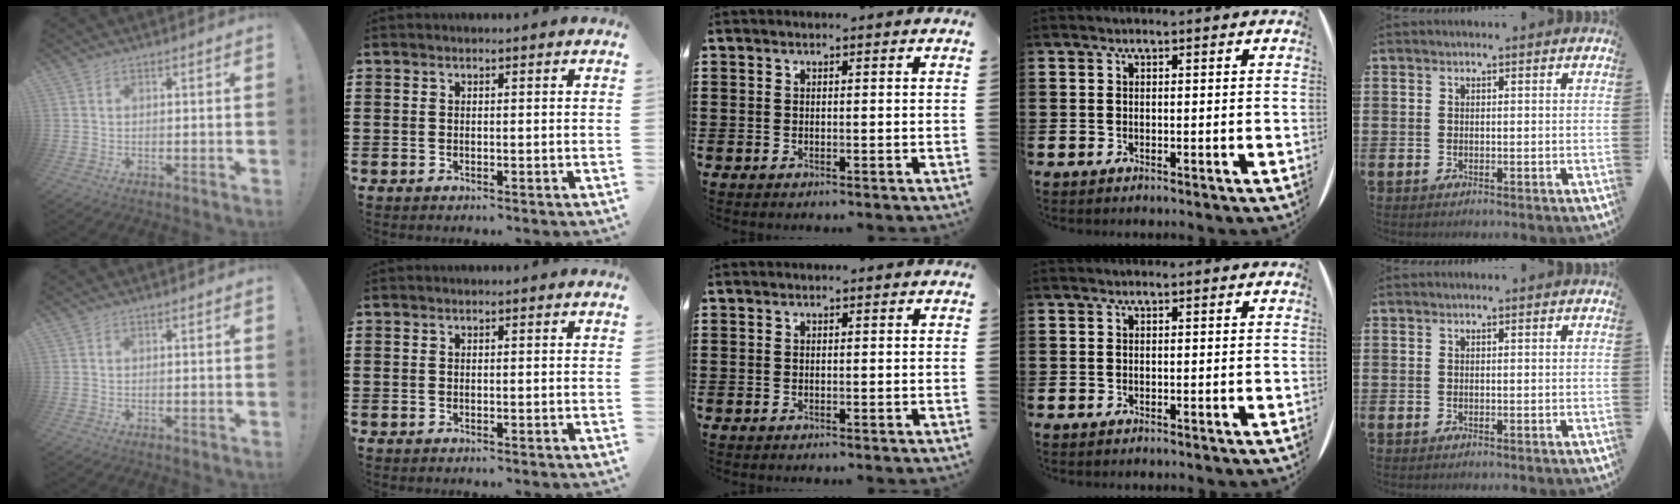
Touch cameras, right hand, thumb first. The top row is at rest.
{}